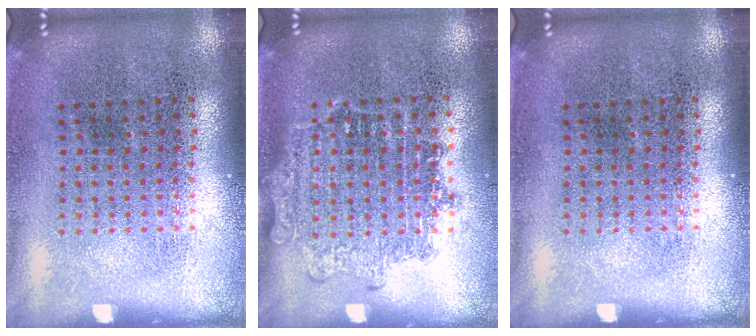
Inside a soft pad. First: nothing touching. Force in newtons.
{"total": 1.4, "press": 1.2, "slide": 0.7}
{"total": 0.0}